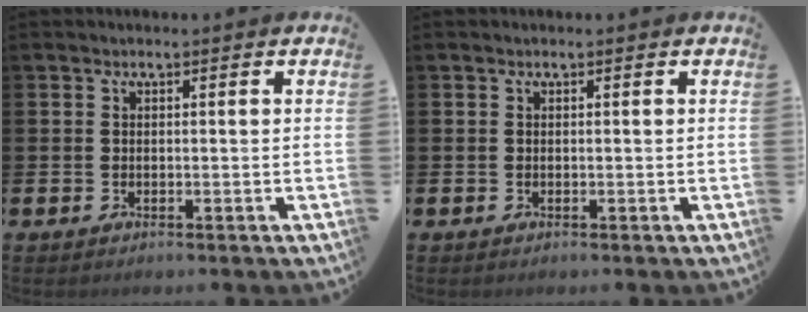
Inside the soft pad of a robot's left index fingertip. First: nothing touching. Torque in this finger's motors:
{"motor_torque": [0.00, 0.00, 0.00, 0.00]}